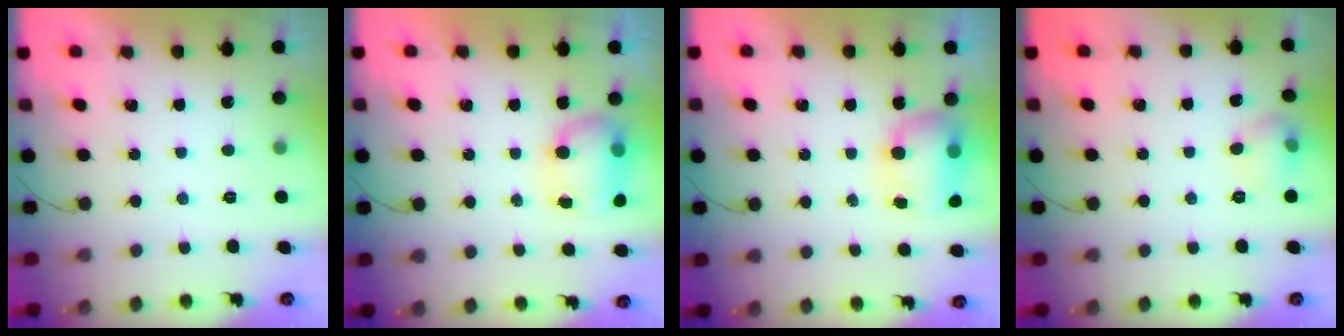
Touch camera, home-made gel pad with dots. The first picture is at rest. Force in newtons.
{"total": 8.0, "press": 8.0, "slide": 0.8}
{"total": 7.8, "press": 7.7, "slide": 1.1}
{"total": 9.3, "press": 6.9, "slide": 6.2}